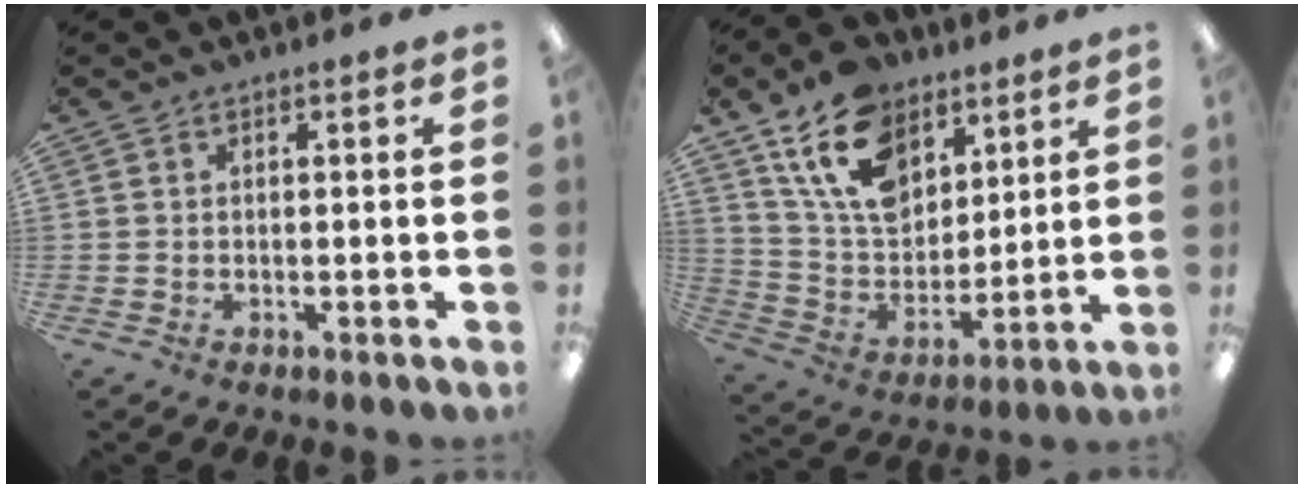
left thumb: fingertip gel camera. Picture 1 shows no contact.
{"total": 18.1, "force": [11.0, 11.2, 8.9], "torque": [-0.161, -0.046, 0.205]}